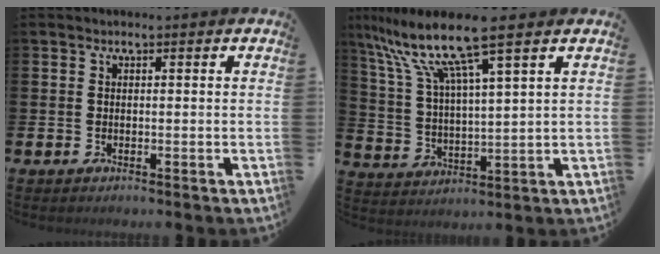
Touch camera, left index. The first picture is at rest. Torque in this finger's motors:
{"motor_torque": [0.89, -1.24, 1.05, 0.21]}